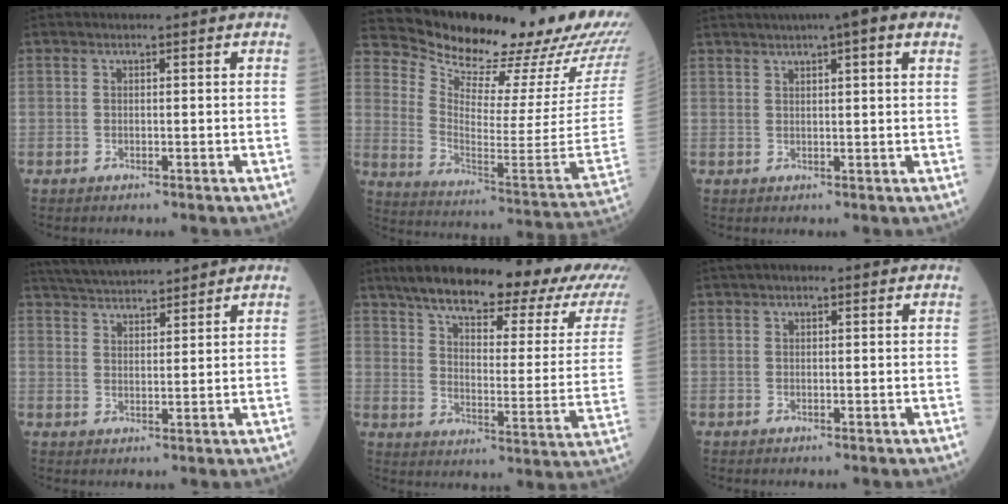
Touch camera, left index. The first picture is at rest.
{"total": 27.1, "force": [25.0, 2.6, 10.1], "torque": [-0.174, -0.133, 0.324]}
{"total": 9.6, "force": [6.4, 1.2, 7.1], "torque": [-0.103, 0.030, 0.079]}
{"total": 10.1, "force": [9.5, 0.8, 3.4], "torque": [-0.068, 0.023, 0.154]}
{"total": 26.9, "force": [21.1, 5.0, 16.0], "torque": [-0.238, -0.010, 0.271]}
{"total": 3.5, "force": [2.5, 0.8, 2.3], "torque": [-0.038, 0.029, 0.037]}